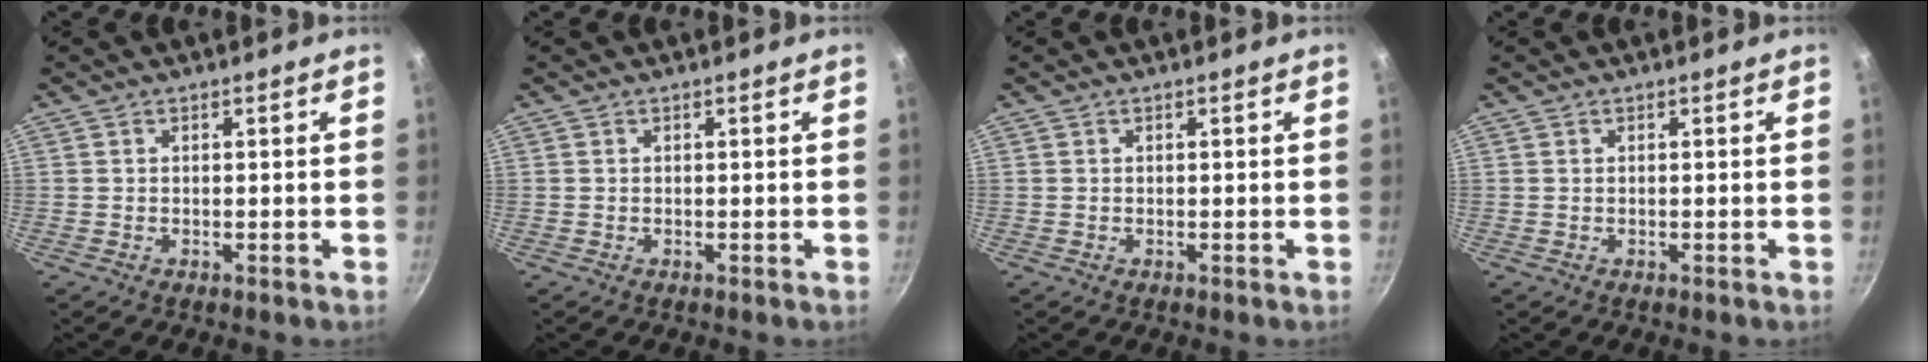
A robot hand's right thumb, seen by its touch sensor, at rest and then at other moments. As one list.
[{"total": 0.0}, {"total": 0.0}, {"total": 0.0}]